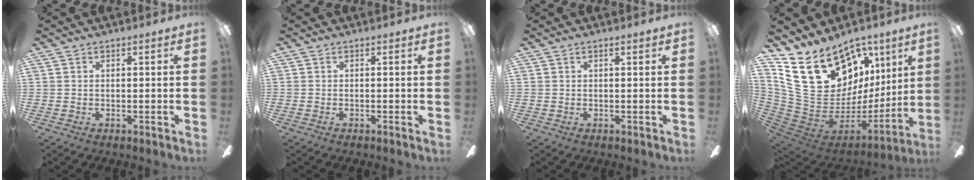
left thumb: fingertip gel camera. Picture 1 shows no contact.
{"total": 1.1, "force": [-0.3, -0.1, 1.0], "torque": [-0.016, -0.001, -0.005]}
{"total": 1.1, "force": [0.5, 0.0, 0.9], "torque": [-0.020, -0.002, 0.009]}
{"total": 26.4, "force": [13.7, 17.1, 14.7], "torque": [-0.275, -0.086, 0.287]}